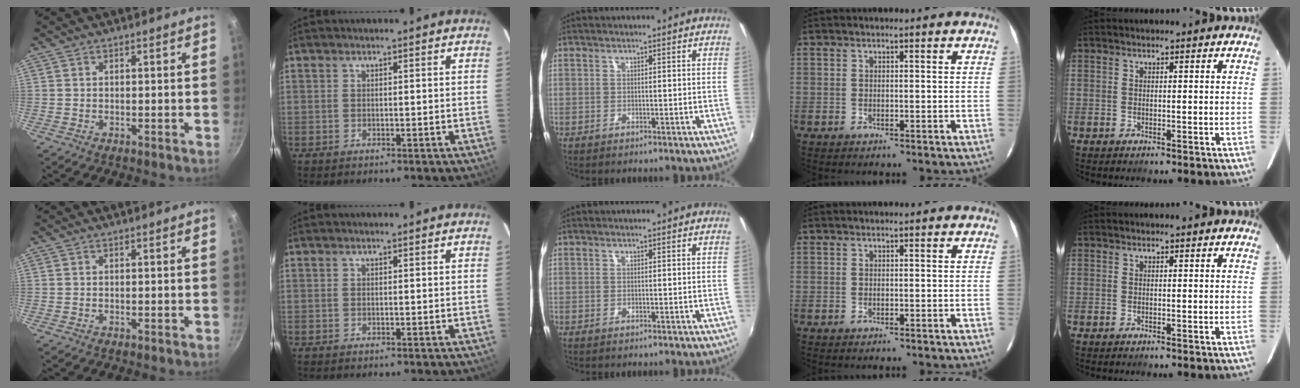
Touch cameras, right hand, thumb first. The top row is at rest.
{}